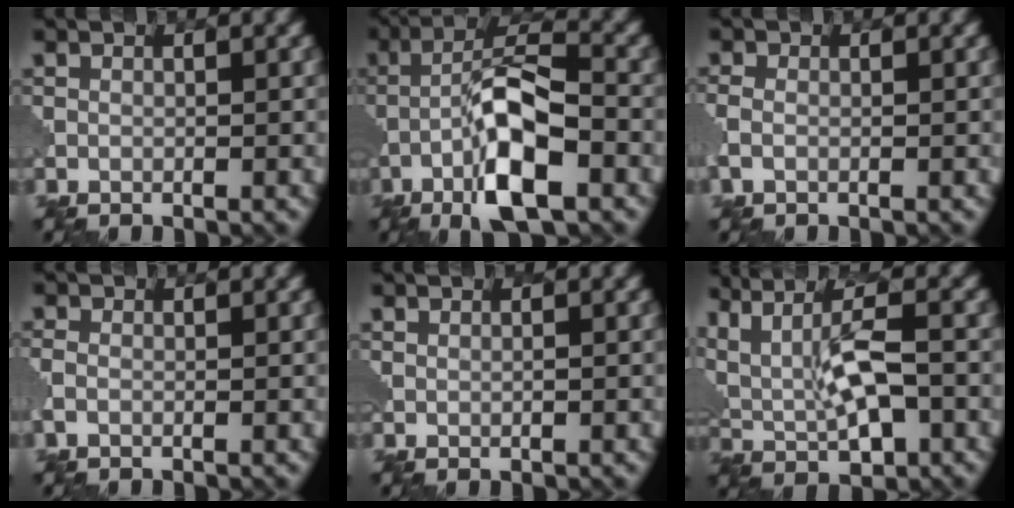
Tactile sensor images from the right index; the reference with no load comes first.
{"total": 9.0, "force": [-3.5, 2.6, 7.9], "torque": [-0.140, 0.012, -0.072]}
{"total": 1.7, "force": [-0.4, 1.2, 1.1], "torque": [-0.030, -0.001, -0.015]}
{"total": 1.3, "force": [-0.4, 0.9, 0.9], "torque": [-0.025, -0.002, -0.012]}
{"total": 0.6, "force": [0.3, 0.2, 0.5], "torque": [-0.010, 0.001, 0.007]}
{"total": 7.5, "force": [2.1, 3.1, 6.5], "torque": [-0.126, 0.008, 0.048]}